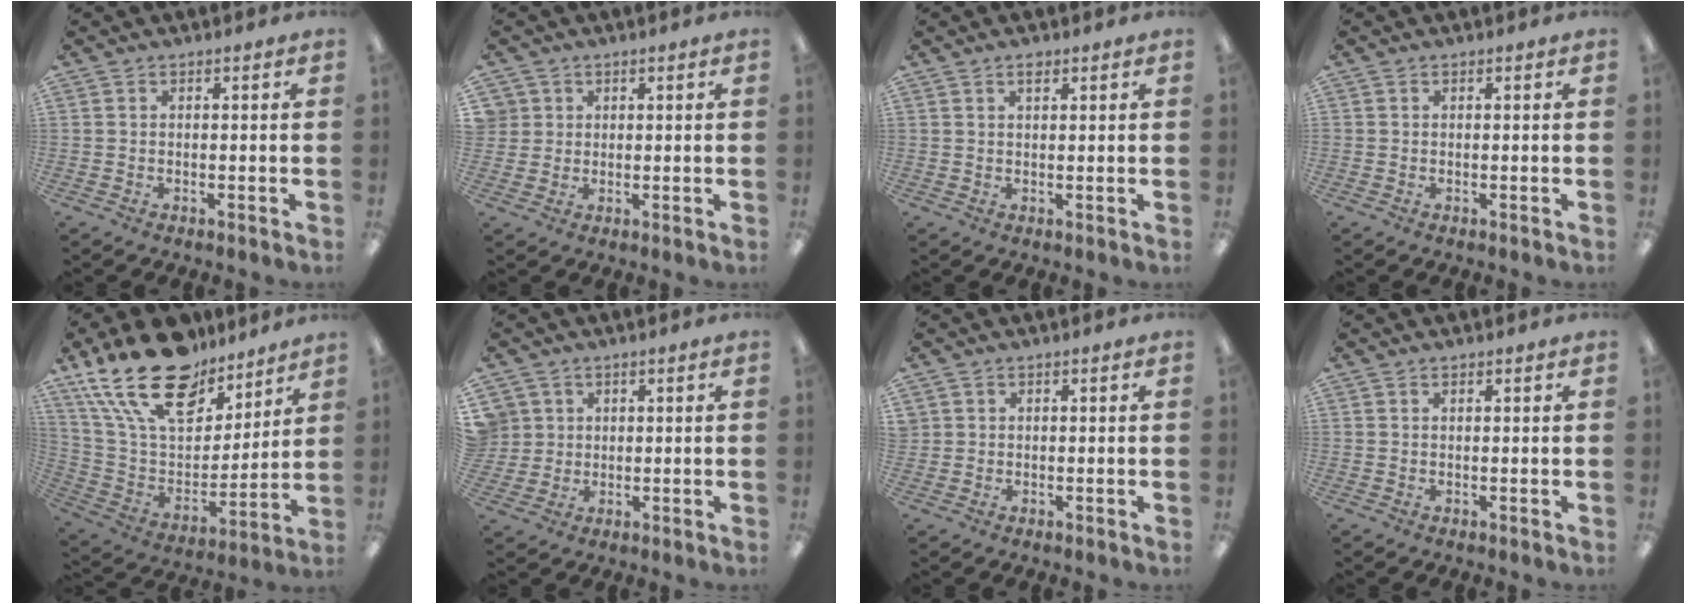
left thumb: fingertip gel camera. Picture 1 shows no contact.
{"total": 3.3, "force": [1.2, 3.0, -0.4], "torque": [0.002, 0.001, 0.020]}
{"total": 2.0, "force": [1.5, 0.7, 1.2], "torque": [-0.019, -0.001, 0.024]}
{"total": 0.0}
{"total": 23.1, "force": [16.5, 11.4, 11.5], "torque": [-0.234, -0.102, 0.302]}
{"total": 4.3, "force": [1.5, 4.0, -0.3], "torque": [-0.004, 0.003, 0.030]}
{"total": 1.1, "force": [0.5, 1.0, -0.2], "torque": [0.002, 0.000, 0.011]}
{"total": 0.7, "force": [0.6, 0.2, 0.3], "torque": [-0.007, 0.002, 0.011]}